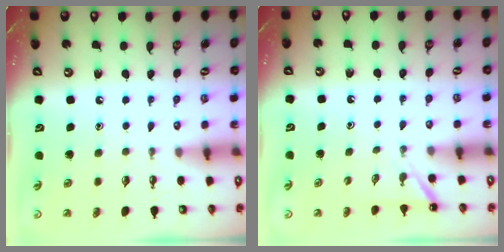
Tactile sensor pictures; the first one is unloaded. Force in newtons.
{"total": 2.3, "press": 2.3, "slide": 0.2}